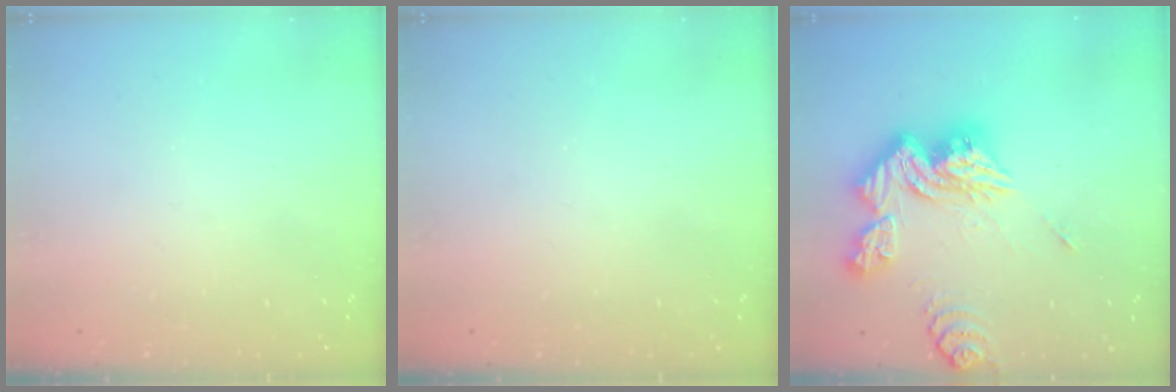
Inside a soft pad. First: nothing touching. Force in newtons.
{"total": 0.0}
{"total": 18.2, "press": 18.1, "slide": 1.9}